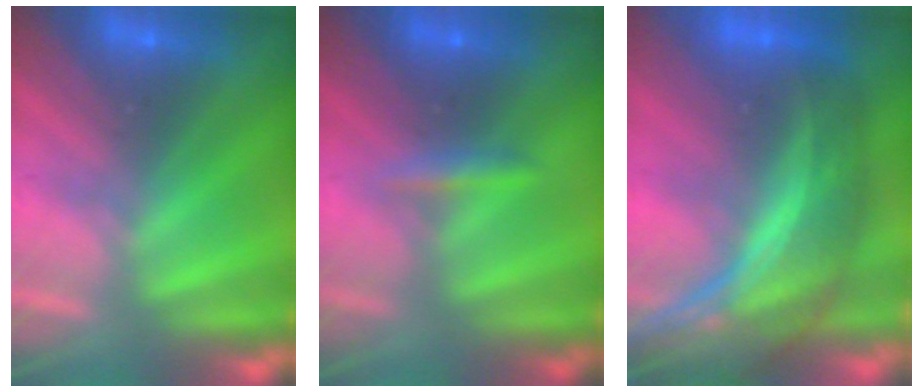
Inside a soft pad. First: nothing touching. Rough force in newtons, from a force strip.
{"total": 2.4}
{"total": 8.1}